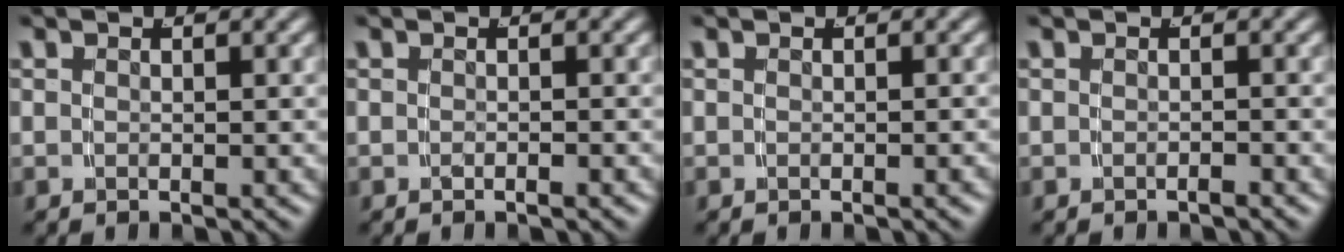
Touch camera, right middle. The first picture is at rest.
{"total": 0.7, "force": [-0.5, -0.5, 0.1], "torque": [-0.001, 0.001, -0.008]}
{"total": 0.0}
{"total": 0.6, "force": [-0.5, -0.2, 0.0], "torque": [0.000, 0.002, -0.011]}